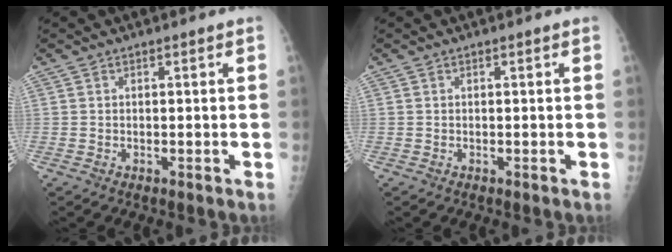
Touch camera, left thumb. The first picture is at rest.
{"total": 0.0}